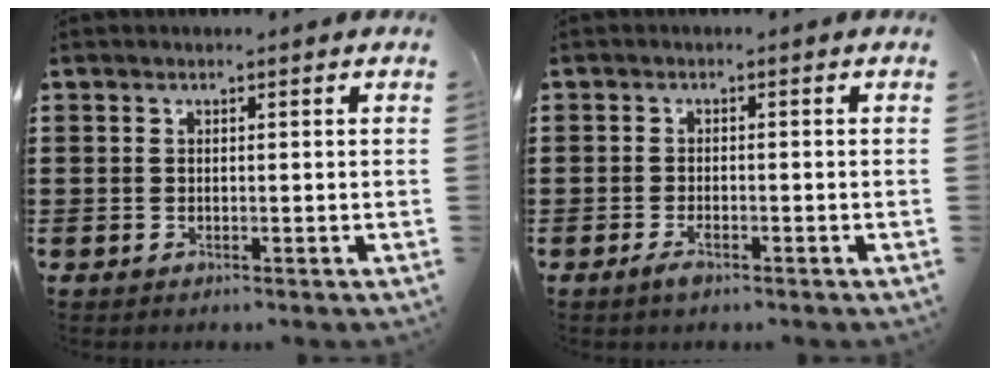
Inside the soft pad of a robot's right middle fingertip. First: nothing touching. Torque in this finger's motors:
{"motor_torque": [1.56, 0.27, 0.10, 0.02]}